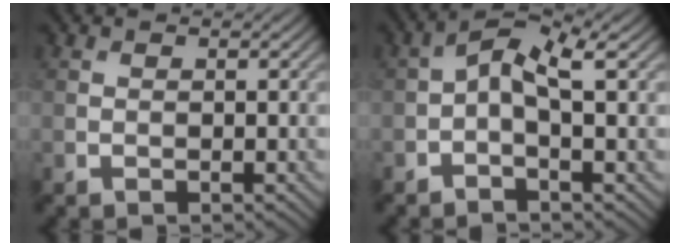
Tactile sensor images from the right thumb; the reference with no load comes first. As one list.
[{"total": 4.6, "force": [0.5, 1.8, 4.2], "torque": [-0.082, 0.011, 0.002]}]